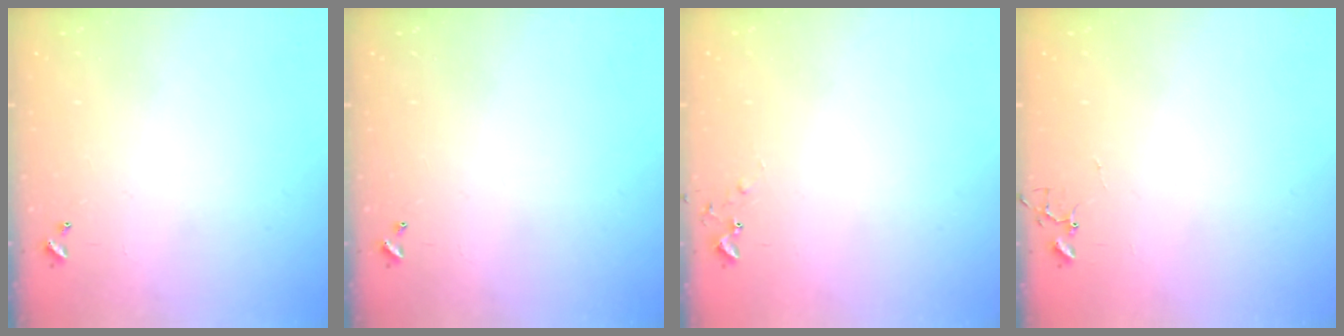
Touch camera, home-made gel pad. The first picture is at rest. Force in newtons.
{"total": 0.0}
{"total": 5.0, "press": 5.0, "slide": 0.5}
{"total": 3.7, "press": 3.7, "slide": 0.3}